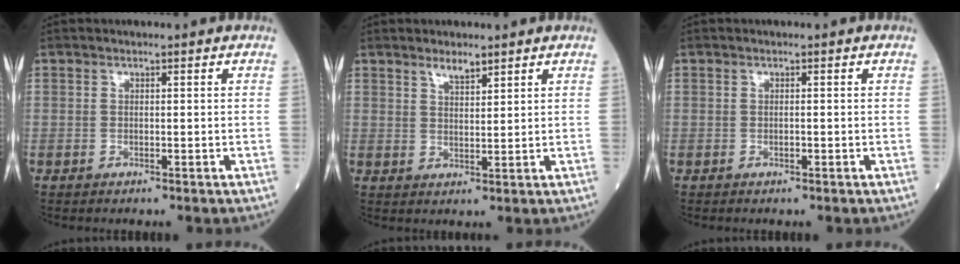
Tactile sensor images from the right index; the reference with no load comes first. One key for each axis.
{"total": 2.7, "fx": 2.2, "fy": 0.6, "fz": 1.5, "tx": -0.031, "ty": -0.003, "tz": 0.040}
{"total": 0.6, "fx": -0.2, "fy": 0.2, "fz": 0.6, "tx": -0.012, "ty": -0.002, "tz": -0.001}